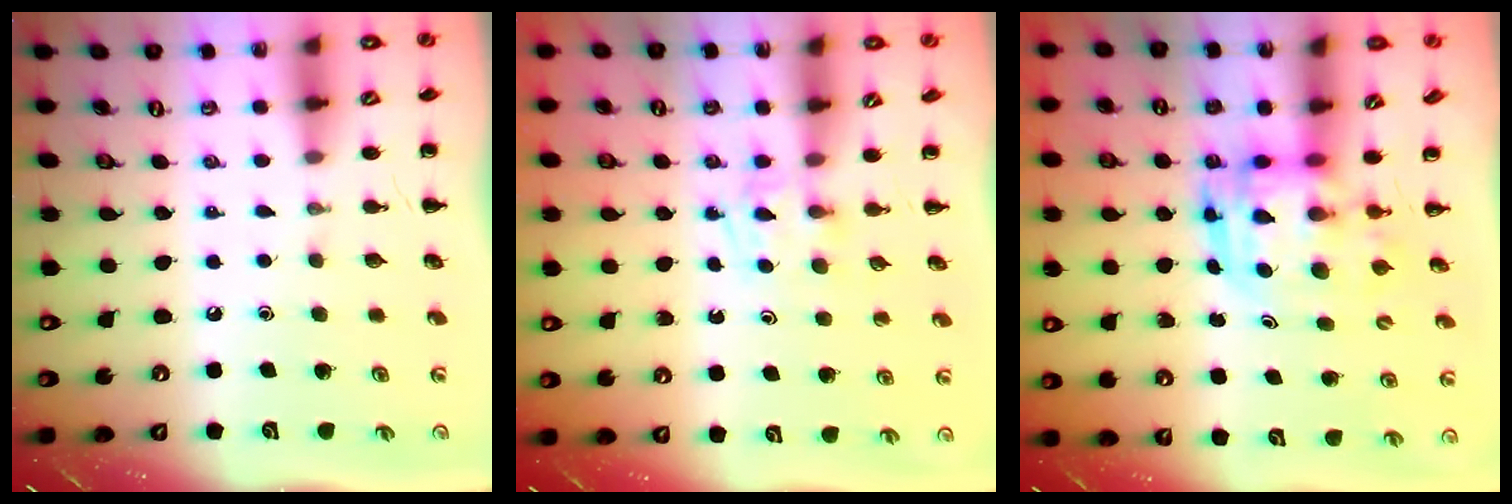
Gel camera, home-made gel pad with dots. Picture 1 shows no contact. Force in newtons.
{"total": 3.8, "press": 3.5, "slide": 1.4}
{"total": 3.7, "press": 3.6, "slide": 0.7}